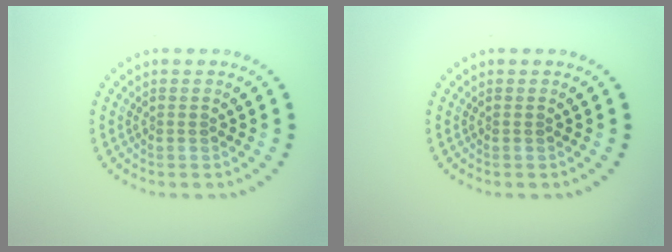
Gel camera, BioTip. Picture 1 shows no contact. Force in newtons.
{"total": 0.0}